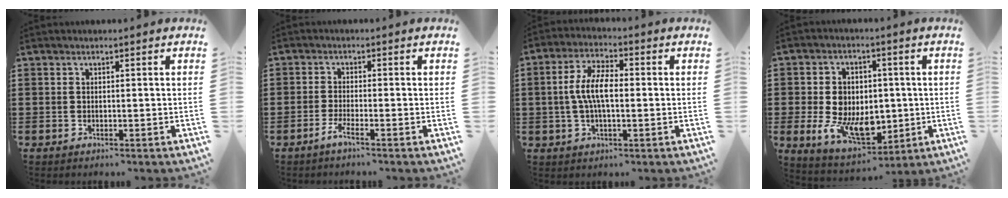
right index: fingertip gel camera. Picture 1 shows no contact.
{"total": 2.3, "force": [-1.5, -0.1, 1.7], "torque": [-0.045, -0.009, -0.031]}
{"total": 7.1, "force": [-0.1, 2.8, 6.5], "torque": [-0.137, 0.003, -0.007]}
{"total": 9.3, "force": [-0.8, 7.0, 6.1], "torque": [-0.138, 0.012, -0.013]}